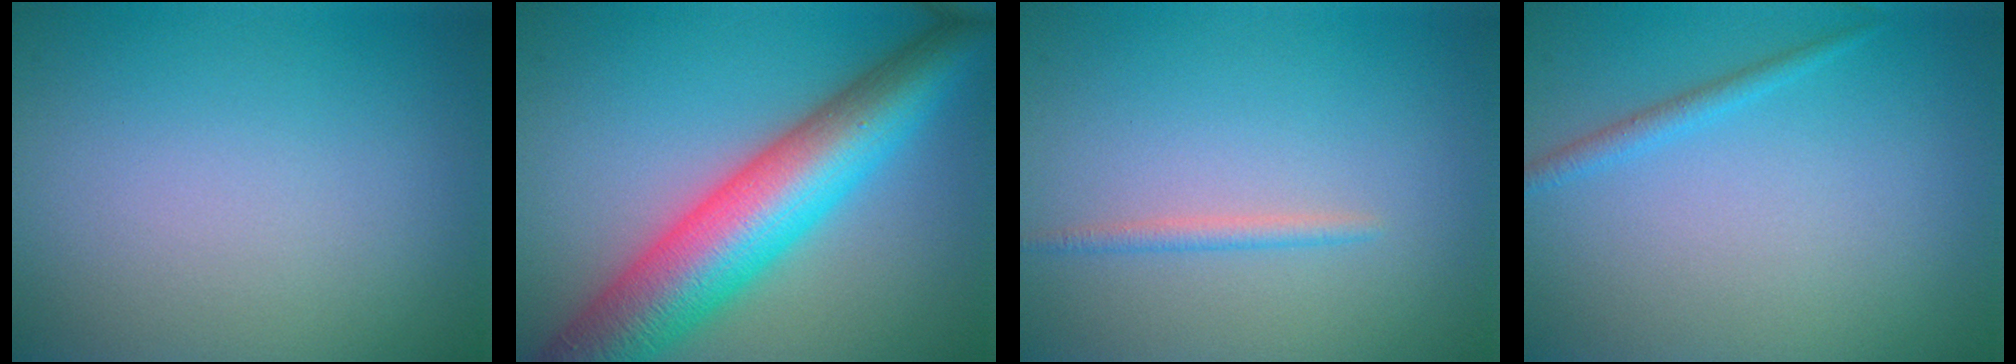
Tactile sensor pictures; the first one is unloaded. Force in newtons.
{"total": 10.6, "press": 10.6, "slide": 0.0}
{"total": 1.0, "press": 1.0, "slide": 0.1}
{"total": 1.2, "press": 1.1, "slide": 0.1}